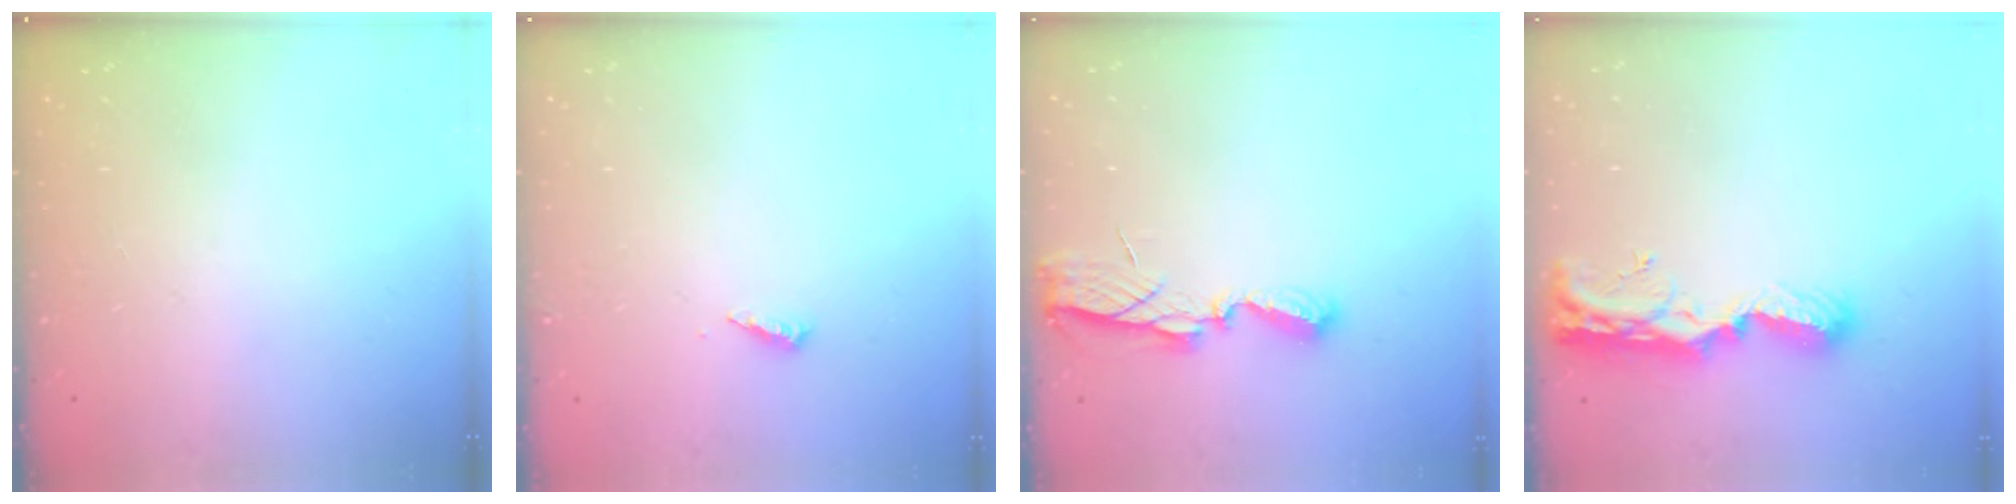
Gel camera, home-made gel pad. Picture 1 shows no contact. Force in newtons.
{"total": 3.1, "press": 3.1, "slide": 0.2}
{"total": 6.2, "press": 6.2, "slide": 0.0}
{"total": 10.3, "press": 10.2, "slide": 1.2}